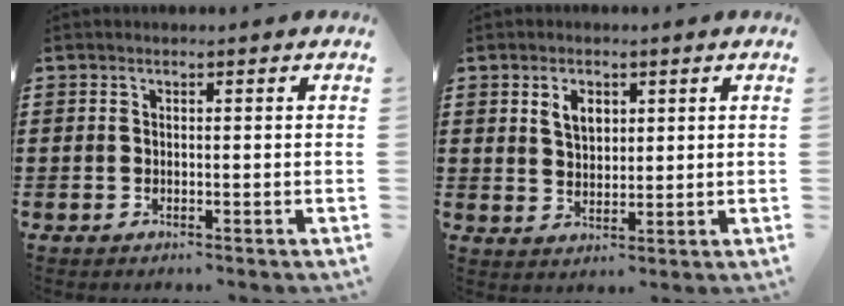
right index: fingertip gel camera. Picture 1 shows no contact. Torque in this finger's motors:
{"motor_torque": [0.13, -0.06, 0.21, 0.03]}